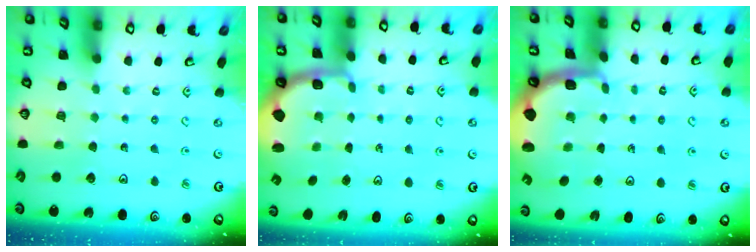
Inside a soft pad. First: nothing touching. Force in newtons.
{"total": 2.3, "press": 1.3, "slide": 1.8}
{"total": 2.4, "press": 2.0, "slide": 1.2}